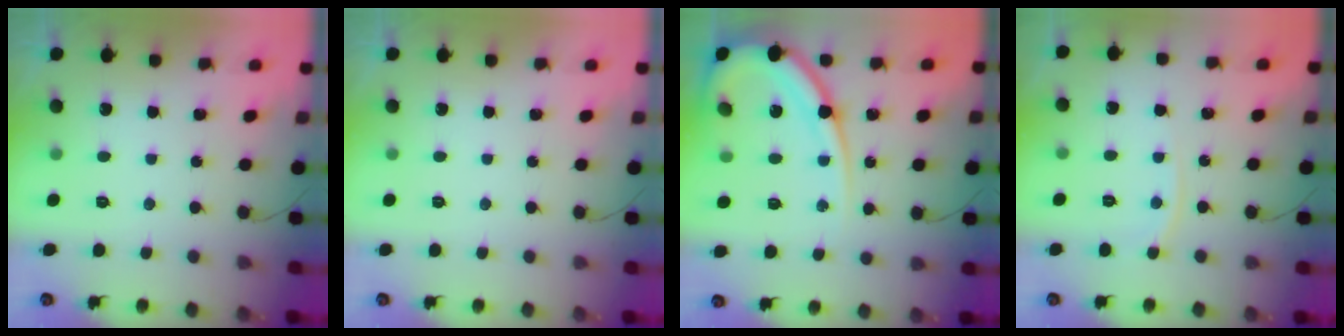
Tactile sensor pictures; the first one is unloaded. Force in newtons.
{"total": 0.0}
{"total": 14.4, "press": 14.3, "slide": 1.1}
{"total": 4.5, "press": 4.5, "slide": 0.6}